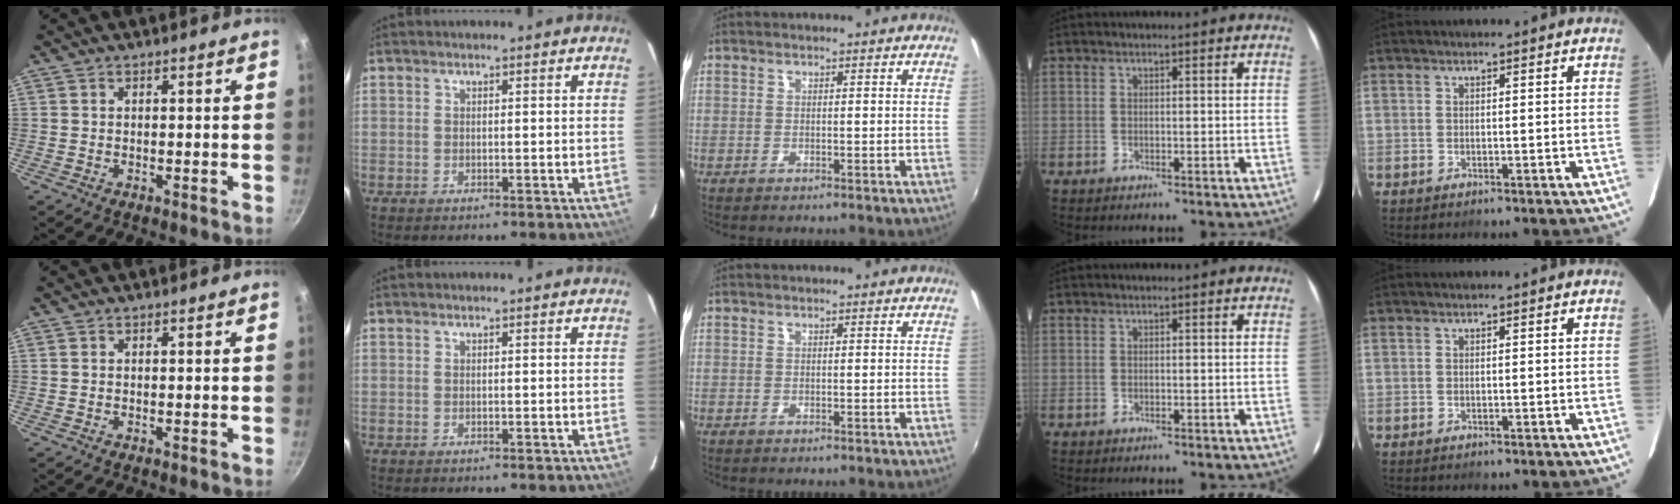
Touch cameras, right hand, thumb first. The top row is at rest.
{}